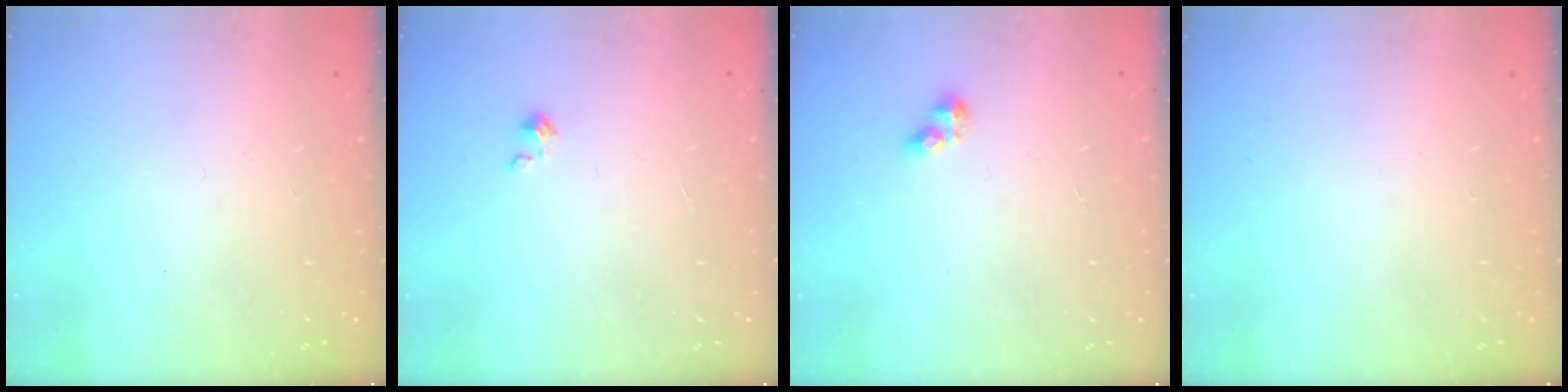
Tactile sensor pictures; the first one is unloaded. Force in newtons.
{"total": 0.0}
{"total": 3.2, "press": 3.2, "slide": 0.5}
{"total": 0.0}